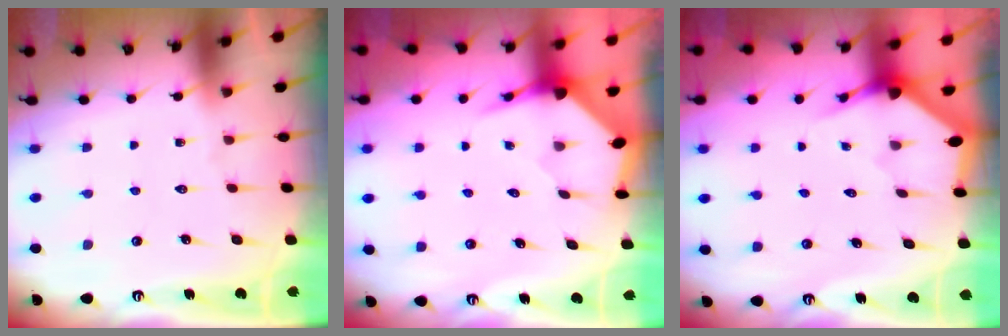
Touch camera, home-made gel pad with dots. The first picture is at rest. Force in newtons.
{"total": 3.6, "press": 3.6, "slide": 0.4}
{"total": 2.9, "press": 2.9, "slide": 0.1}